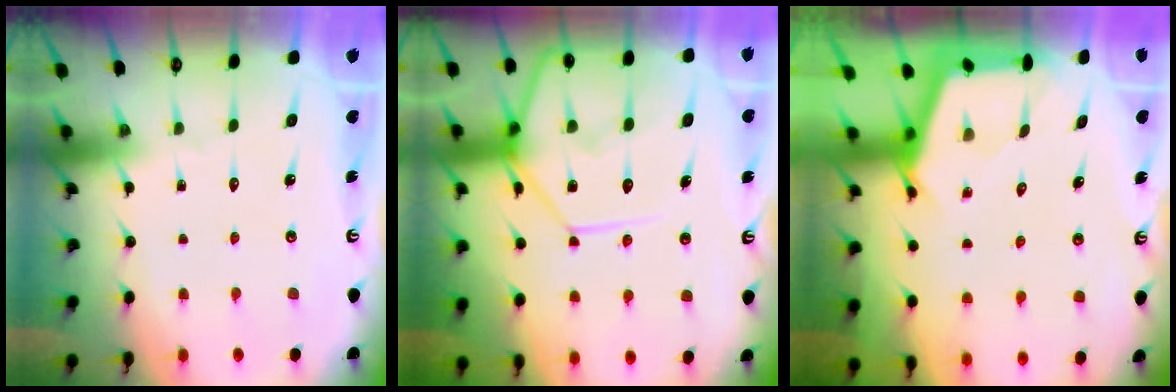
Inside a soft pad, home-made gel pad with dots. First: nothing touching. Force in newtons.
{"total": 15.0, "press": 14.9, "slide": 1.4}
{"total": 2.7, "press": 2.7, "slide": 0.3}